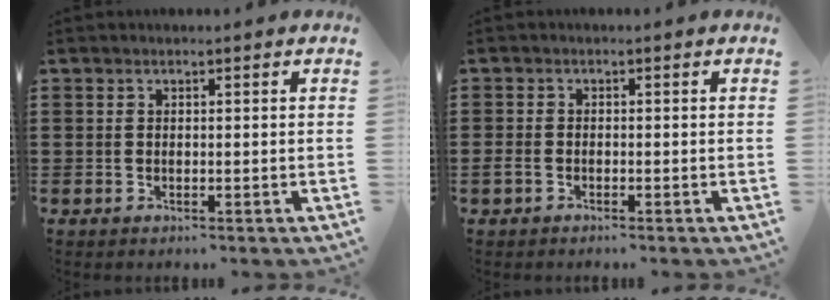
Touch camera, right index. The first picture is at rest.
{"total": 1.2, "force": [-1.0, 0.6, 0.5], "torque": [-0.012, 0.000, -0.019]}